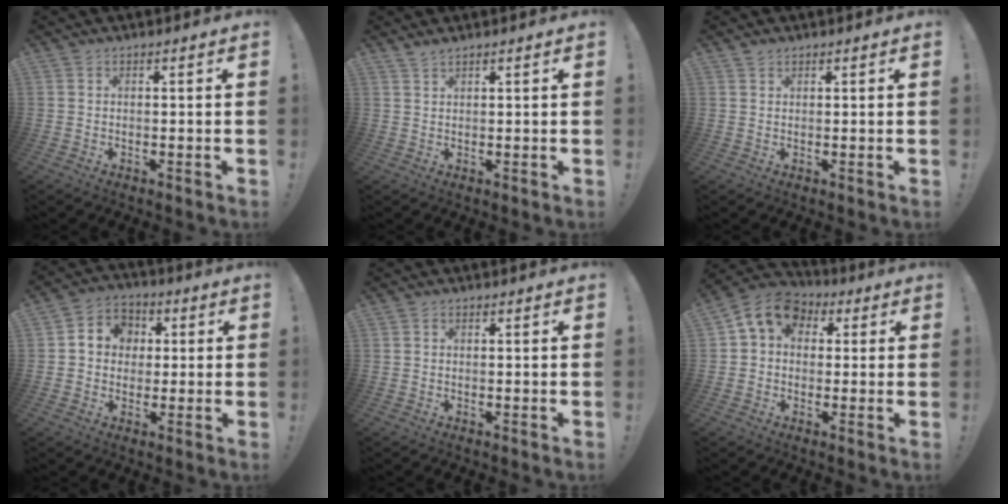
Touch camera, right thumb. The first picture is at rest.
{"total": 1.7, "force": [1.5, 0.4, 0.7], "torque": [-0.012, -0.007, 0.027]}
{"total": 1.0, "force": [0.8, 0.5, 0.2], "torque": [-0.001, -0.002, 0.015]}
{"total": 7.9, "force": [0.8, 7.4, 2.8], "torque": [-0.036, 0.002, 0.020]}
{"total": 0.0}
{"total": 9.8, "force": [3.1, 7.7, 5.3], "torque": [-0.085, 0.000, 0.063]}